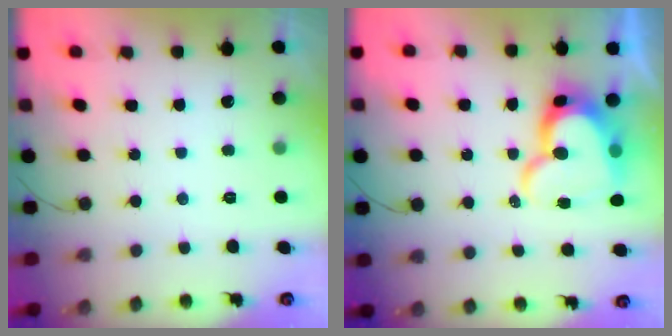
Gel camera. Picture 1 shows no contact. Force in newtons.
{"total": 16.6, "press": 16.6, "slide": 1.2}